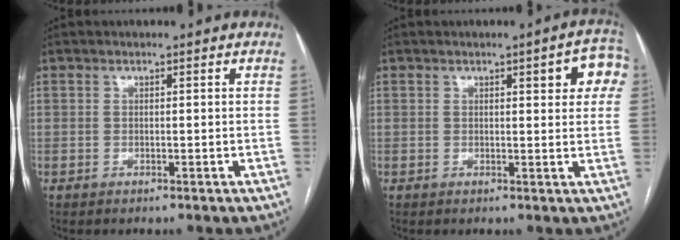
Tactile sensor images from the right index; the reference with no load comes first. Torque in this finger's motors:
{"motor_torque": [0.64, 0.27, 0.08, 0.03]}